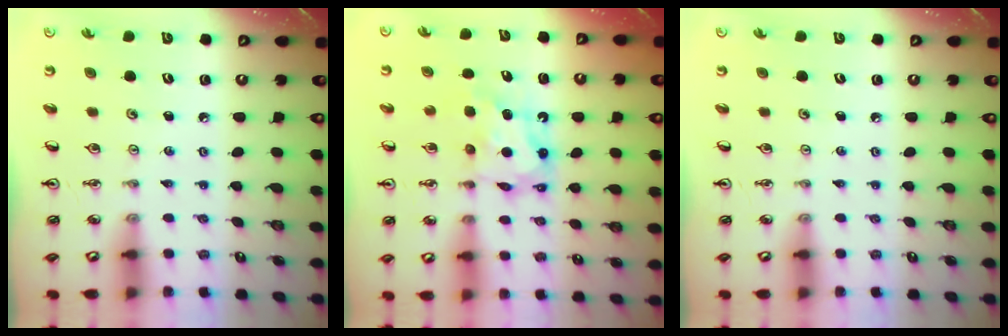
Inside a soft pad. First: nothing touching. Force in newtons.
{"total": 6.4, "press": 6.4, "slide": 0.2}
{"total": 0.0}